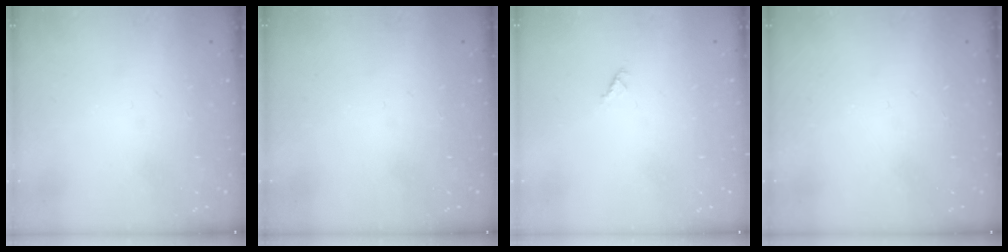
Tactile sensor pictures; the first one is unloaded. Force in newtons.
{"total": 0.0}
{"total": 0.6, "press": 0.6, "slide": 0.2}
{"total": 0.0}